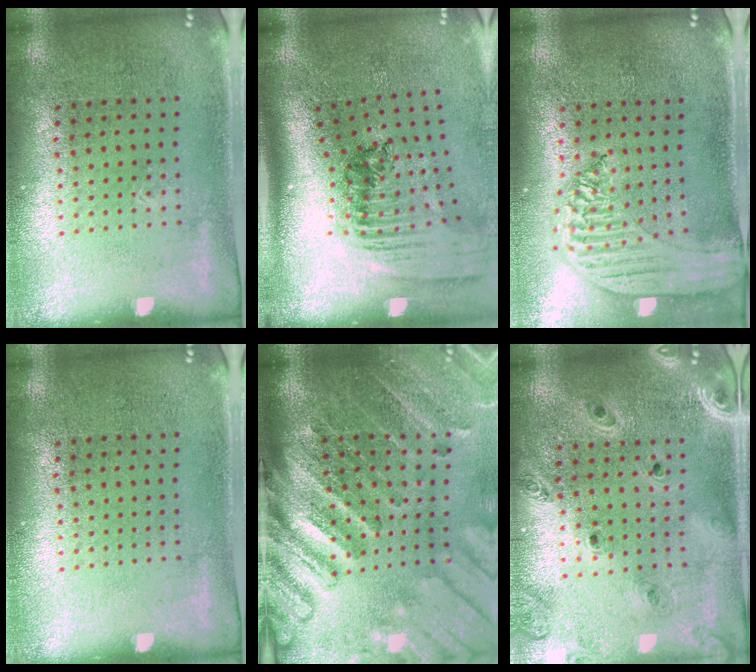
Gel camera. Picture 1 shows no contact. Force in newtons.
{"total": 2.4, "press": 1.7, "slide": 1.7}
{"total": 1.8, "press": 1.7, "slide": 0.6}
{"total": 0.0}
{"total": 4.4, "press": 3.3, "slide": 2.9}
{"total": 1.3, "press": 1.3, "slide": 0.2}